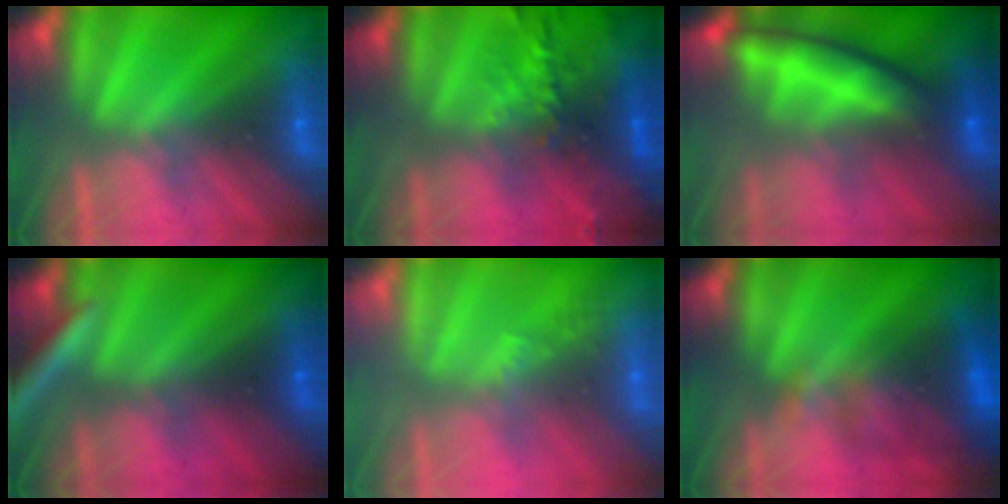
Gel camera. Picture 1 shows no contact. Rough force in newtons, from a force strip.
{"total": 6.4}
{"total": 7.1}
{"total": 2.8}
{"total": 2.2}
{"total": 4.5}